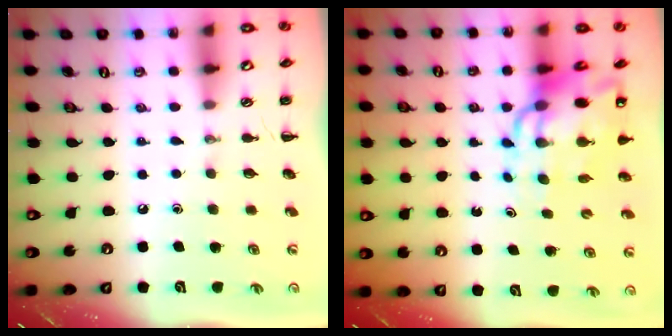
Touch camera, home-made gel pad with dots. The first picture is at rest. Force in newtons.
{"total": 13.0, "press": 12.4, "slide": 3.8}